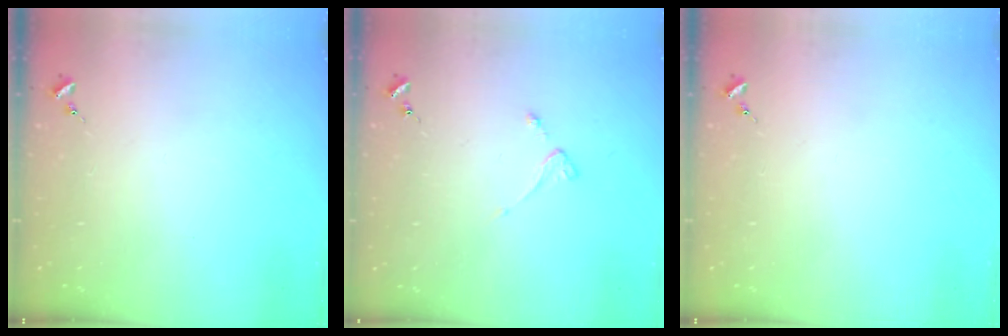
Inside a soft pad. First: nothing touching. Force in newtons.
{"total": 2.7, "press": 2.6, "slide": 0.5}
{"total": 0.0}